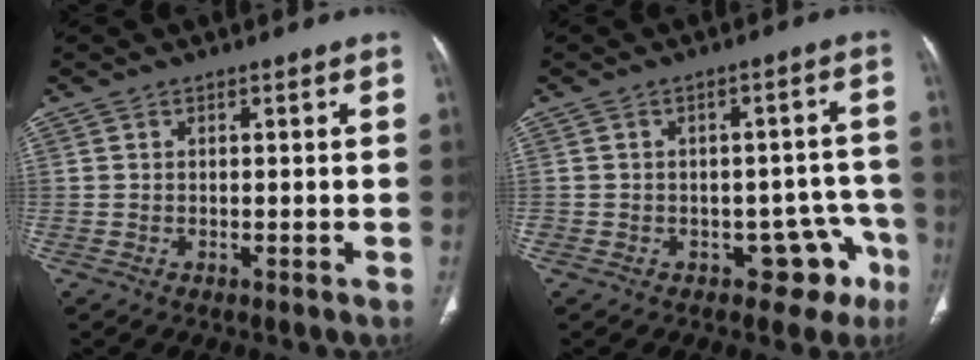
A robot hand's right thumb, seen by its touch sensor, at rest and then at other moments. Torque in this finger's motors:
{"motor_torque": [0.15, -0.07, 0.54, -0.42, -0.02]}